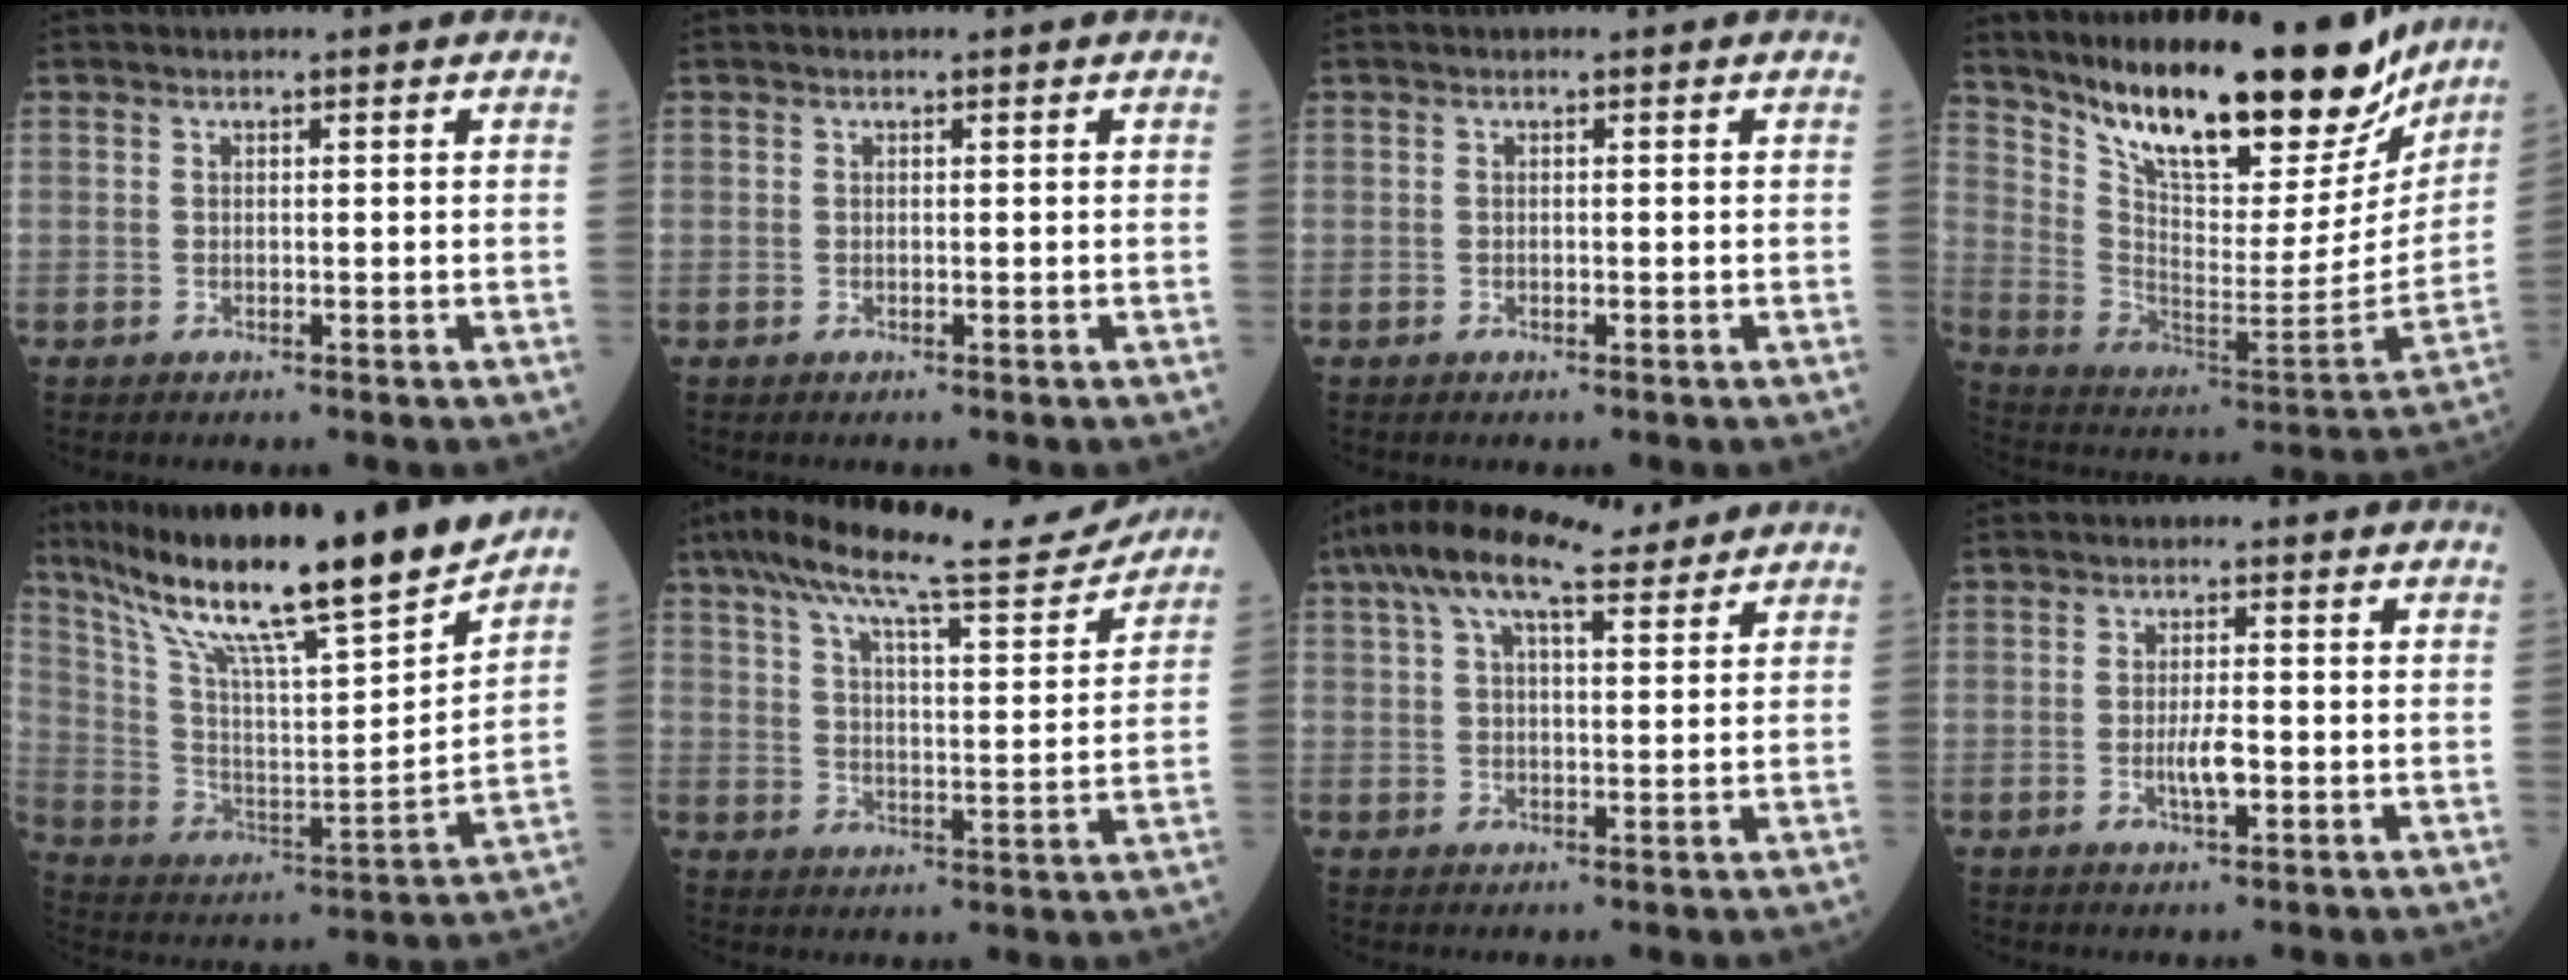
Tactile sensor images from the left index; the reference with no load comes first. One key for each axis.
{"total": 0.0}
{"total": 0.0}
{"total": 25.3, "fx": 20.2, "fy": 6.4, "fz": 13.8, "tx": -0.225, "ty": -0.036, "tz": 0.313}
{"total": 23.1, "fx": 18.9, "fy": -0.1, "fz": 13.4, "tx": -0.230, "ty": -0.017, "tz": 0.315}
{"total": 16.1, "fx": 14.5, "fy": 1.1, "fz": 7.1, "tx": -0.122, "ty": 0.005, "tz": 0.214}
{"total": 10.7, "fx": 7.9, "fy": 2.8, "fz": 6.6, "tx": -0.126, "ty": 0.045, "tz": 0.134}
{"total": 3.3, "fx": -0.8, "fy": 0.7, "fz": 3.1, "tx": -0.062, "ty": -0.001, "tz": -0.013}